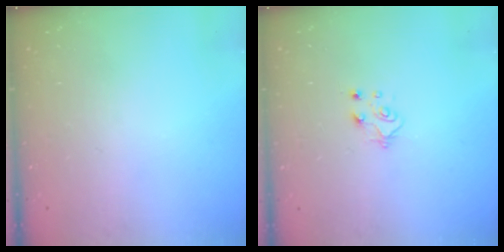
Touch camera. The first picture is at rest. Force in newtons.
{"total": 6.1, "press": 6.1, "slide": 0.7}